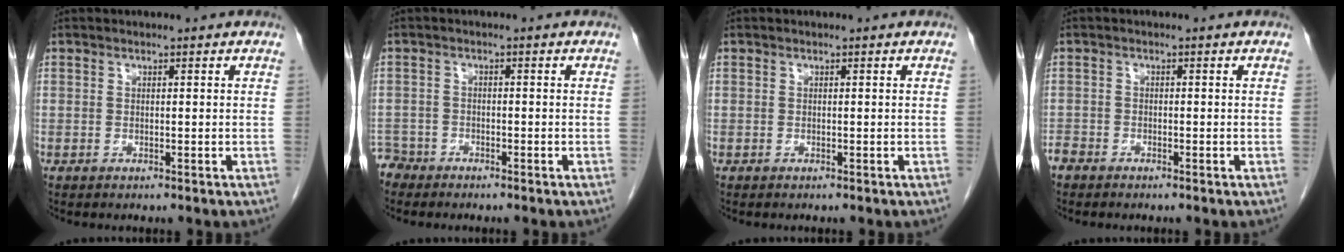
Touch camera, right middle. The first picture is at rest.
{"total": 2.8, "force": [-2.5, 1.0, -0.7], "torque": [0.010, 0.000, -0.051]}
{"total": 0.0}
{"total": 1.8, "force": [-1.7, 0.7, 0.3], "torque": [-0.007, -0.001, -0.030]}